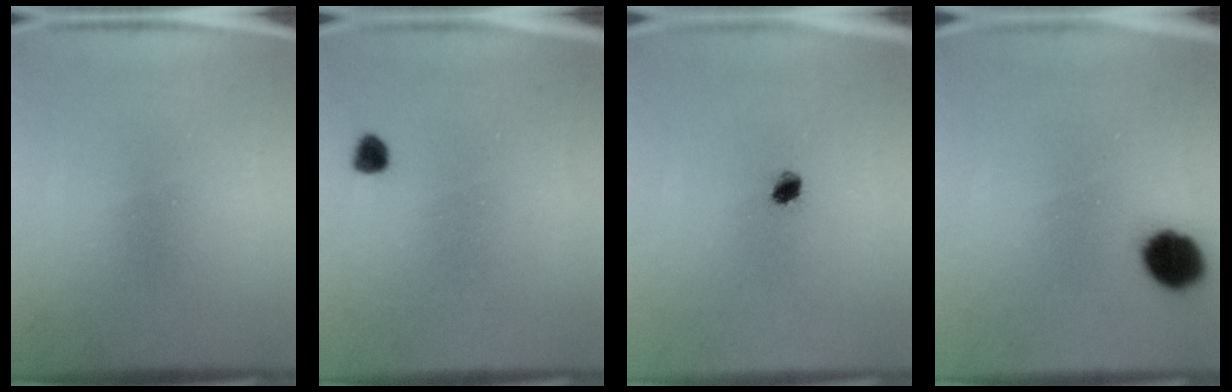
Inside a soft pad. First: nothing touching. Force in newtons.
{"total": 1.8}
{"total": 2.1}
{"total": 8.0}